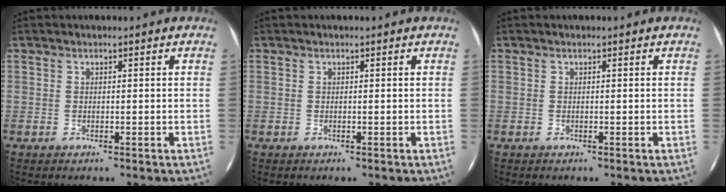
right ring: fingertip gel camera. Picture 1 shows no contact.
{"total": 0.0}
{"total": 0.0}